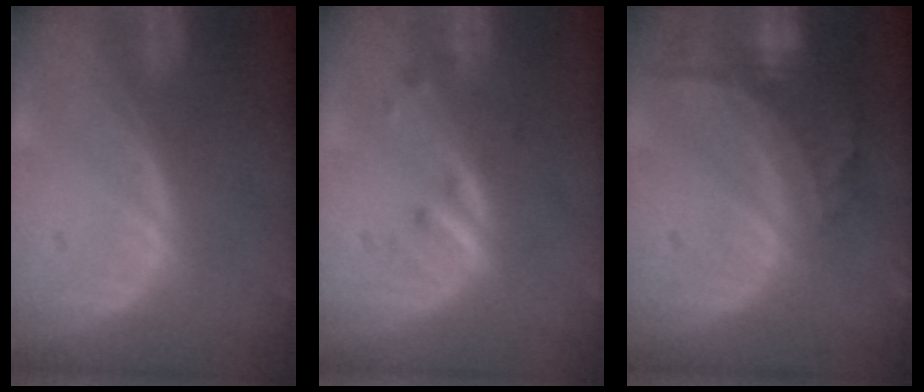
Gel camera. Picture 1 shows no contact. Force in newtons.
{"total": 2.8, "press": 2.6, "slide": 1.2}
{"total": 7.8, "press": 6.8, "slide": 3.8}